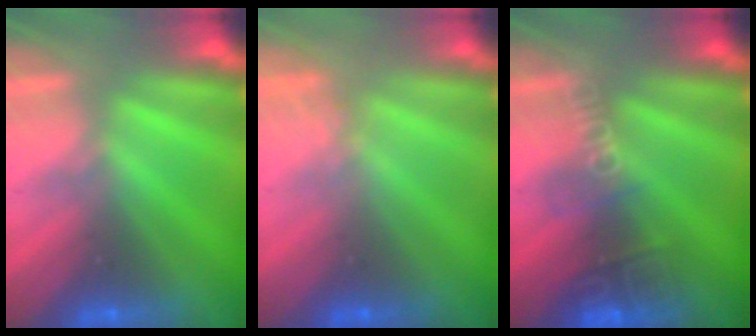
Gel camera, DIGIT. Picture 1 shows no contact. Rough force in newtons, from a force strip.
{"total": 1.3}
{"total": 2.6}